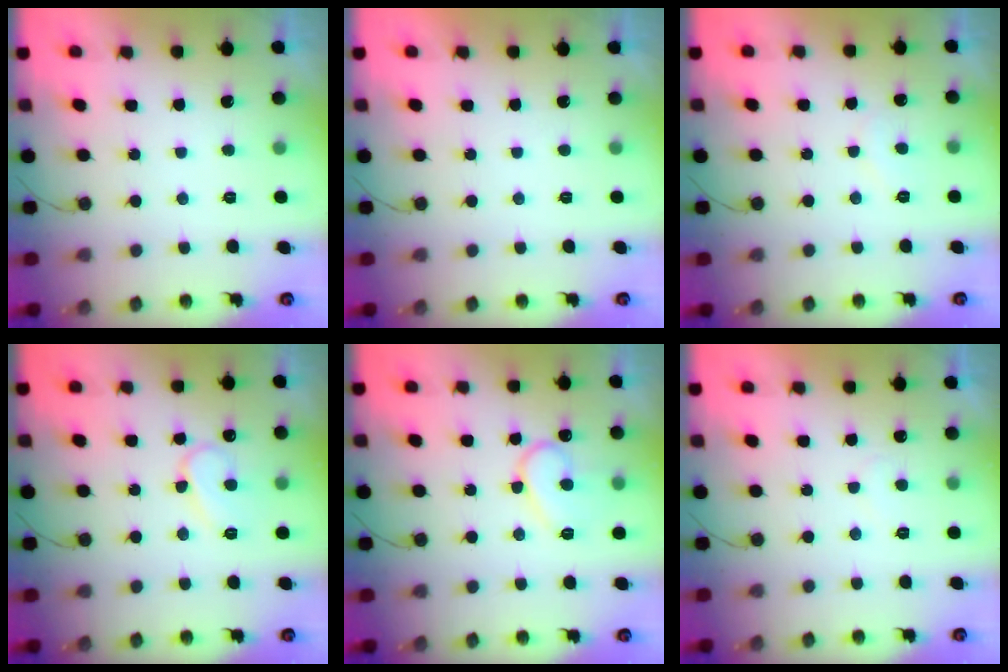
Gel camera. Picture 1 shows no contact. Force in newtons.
{"total": 1.7, "press": 1.7, "slide": 0.0}
{"total": 5.2, "press": 5.1, "slide": 0.4}
{"total": 8.5, "press": 8.5, "slide": 0.8}
{"total": 11.2, "press": 11.1, "slide": 0.9}
{"total": 4.8, "press": 4.8, "slide": 0.2}